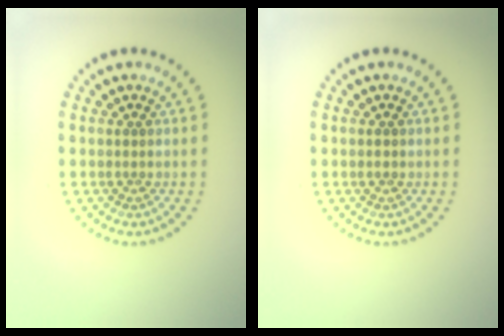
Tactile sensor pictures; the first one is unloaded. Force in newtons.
{"total": 0.8, "press": 0.8, "slide": 0.1}